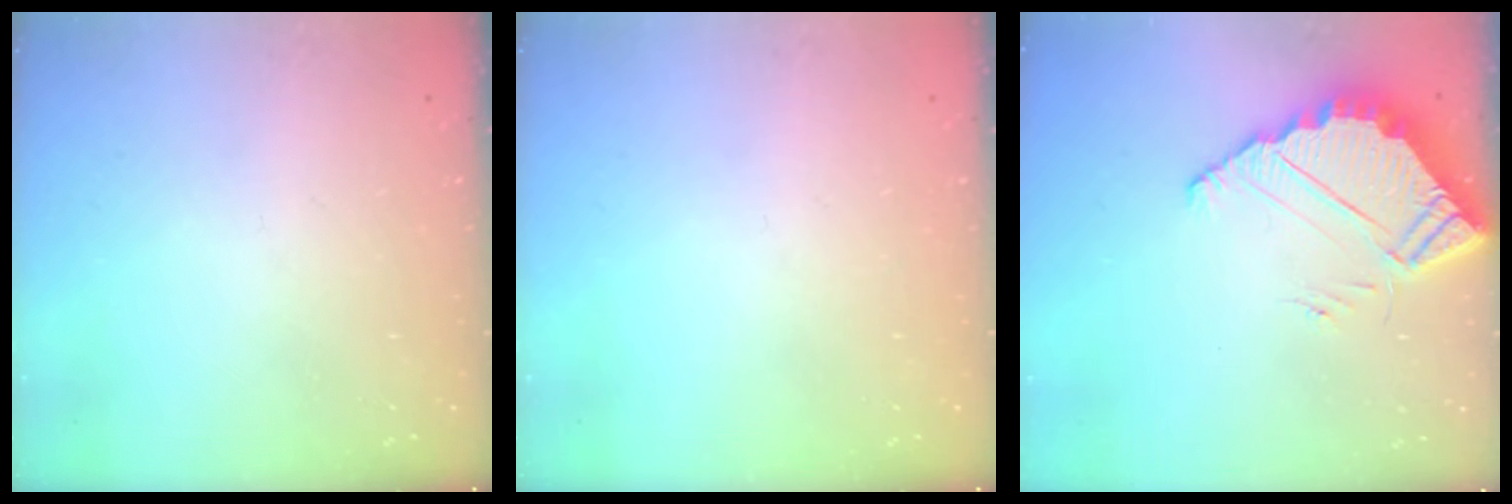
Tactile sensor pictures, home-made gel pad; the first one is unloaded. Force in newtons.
{"total": 0.0}
{"total": 5.9, "press": 5.9, "slide": 0.3}